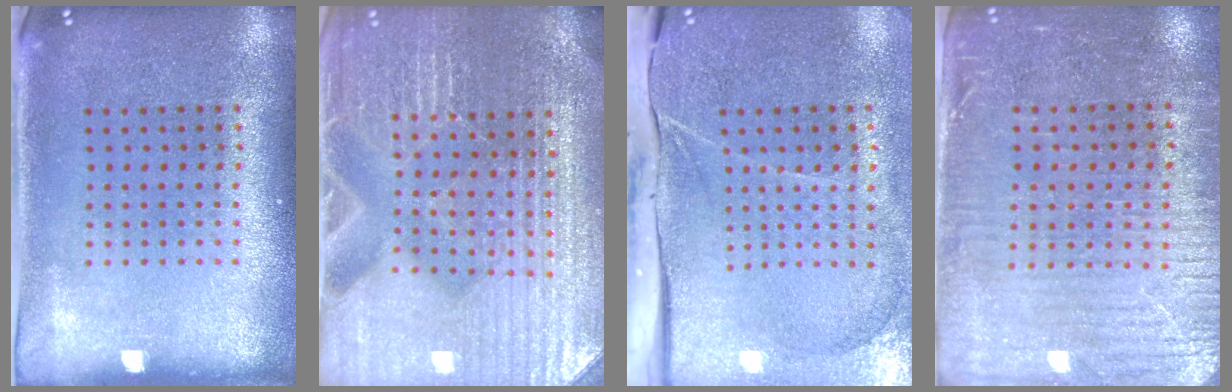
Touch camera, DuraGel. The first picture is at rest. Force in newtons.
{"total": 4.8, "press": 4.6, "slide": 1.4}
{"total": 4.4, "press": 3.5, "slide": 2.6}
{"total": 3.5, "press": 3.0, "slide": 1.7}